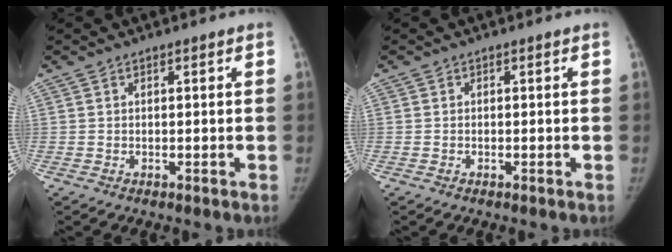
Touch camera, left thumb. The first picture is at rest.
{"total": 0.0}